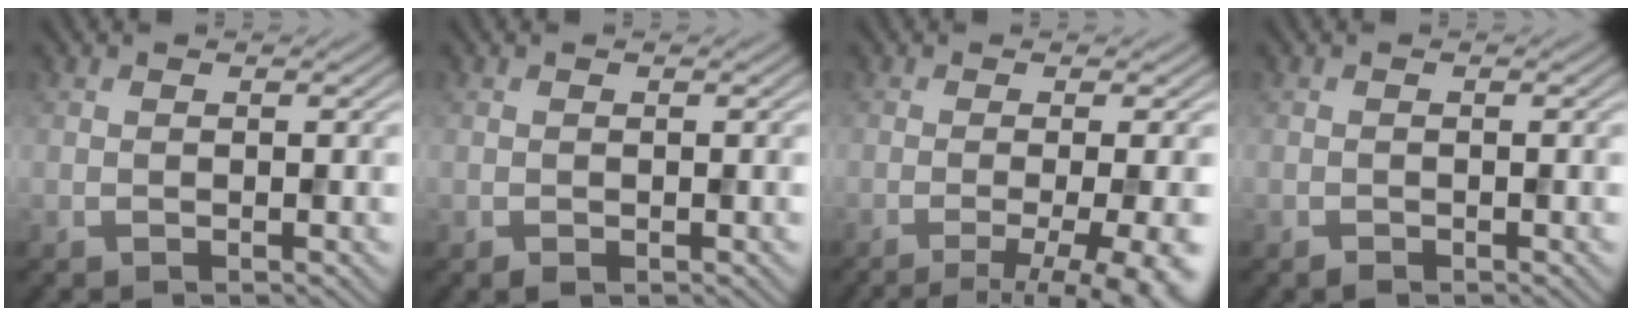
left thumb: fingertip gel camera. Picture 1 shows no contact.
{"total": 0.6, "force": [-0.3, 0.4, 0.3], "torque": [-0.004, -0.004, -0.004]}
{"total": 9.7, "force": [-3.8, 2.6, 8.6], "torque": [-0.102, -0.009, -0.044]}
{"total": 0.6, "force": [-0.5, 0.3, 0.2], "torque": [-0.002, -0.001, -0.008]}